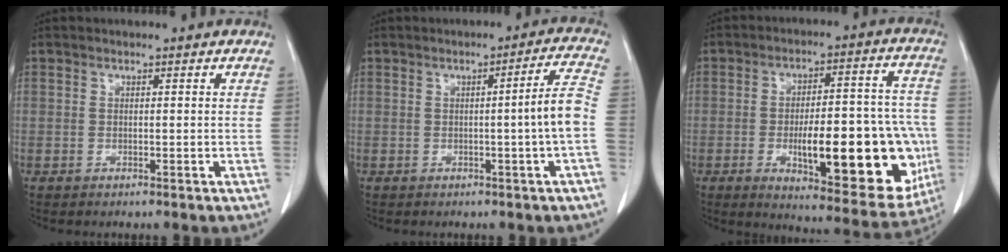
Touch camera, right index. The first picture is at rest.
{"total": 5.6, "force": [-1.1, -1.2, 5.4], "torque": [-0.072, 0.004, -0.017]}
{"total": 23.8, "force": [-5.6, 6.9, 22.1], "torque": [-0.237, 0.016, -0.053]}